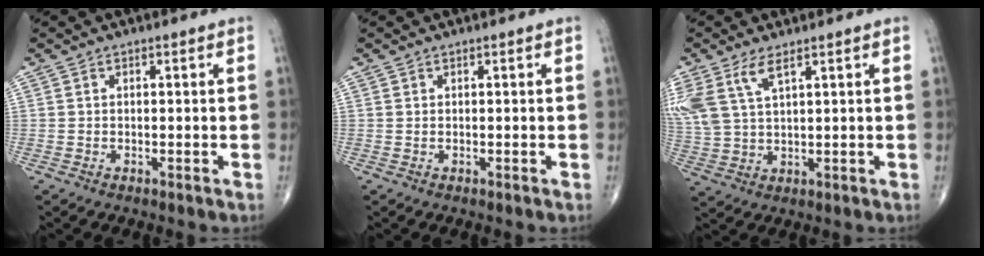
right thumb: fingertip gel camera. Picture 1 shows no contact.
{"total": 0.0}
{"total": 9.3, "force": [4.9, 3.9, 6.9], "torque": [-0.168, -0.007, 0.109]}